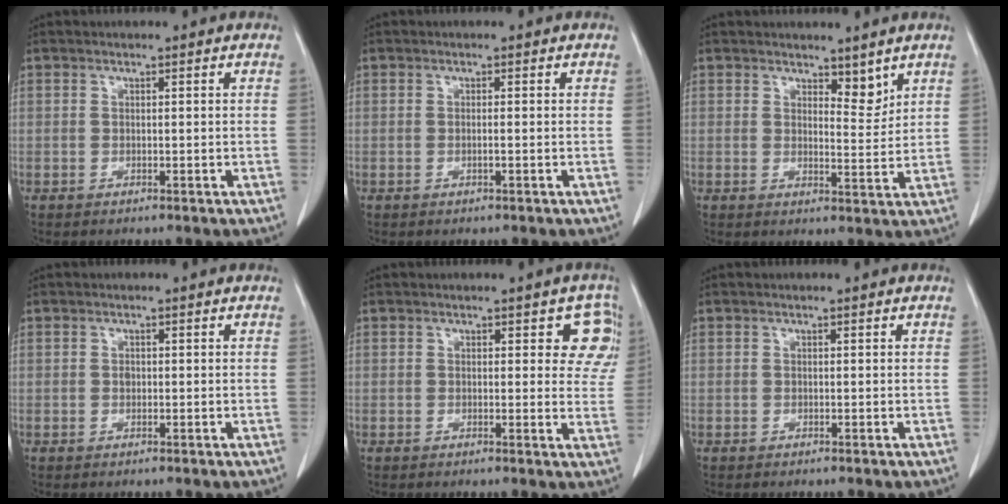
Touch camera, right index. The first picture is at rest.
{"total": 0.6, "force": [-0.2, -0.1, 0.6], "torque": [-0.011, 0.000, -0.002]}
{"total": 3.5, "force": [2.8, 1.2, 1.7], "torque": [-0.019, -0.011, 0.046]}
{"total": 0.7, "force": [0.0, 0.6, 0.4], "torque": [-0.007, 0.001, -0.001]}
{"total": 5.3, "force": [2.3, 2.9, 3.9], "torque": [-0.011, 0.002, 0.017]}
{"total": 0.0}